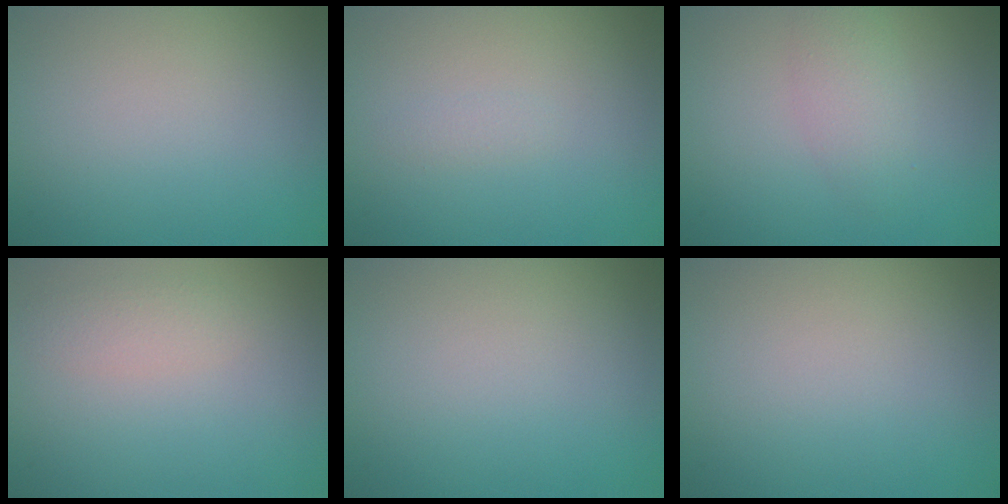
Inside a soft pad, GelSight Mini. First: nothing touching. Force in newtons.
{"total": 0.6, "press": 0.6, "slide": 0.1}
{"total": 2.2, "press": 2.2, "slide": 0.1}
{"total": 1.4, "press": 1.4, "slide": 0.1}
{"total": 0.0}
{"total": 0.0}